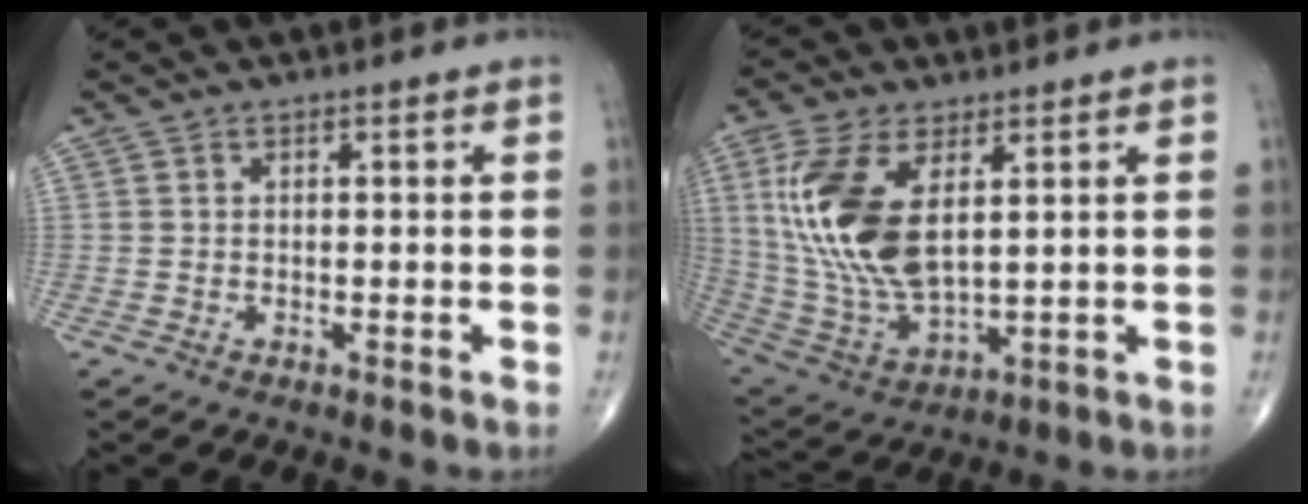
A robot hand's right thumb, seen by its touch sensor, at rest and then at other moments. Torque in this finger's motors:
{"motor_torque": [-0.09, 2.87, 1.88, 0.84, 0.43]}